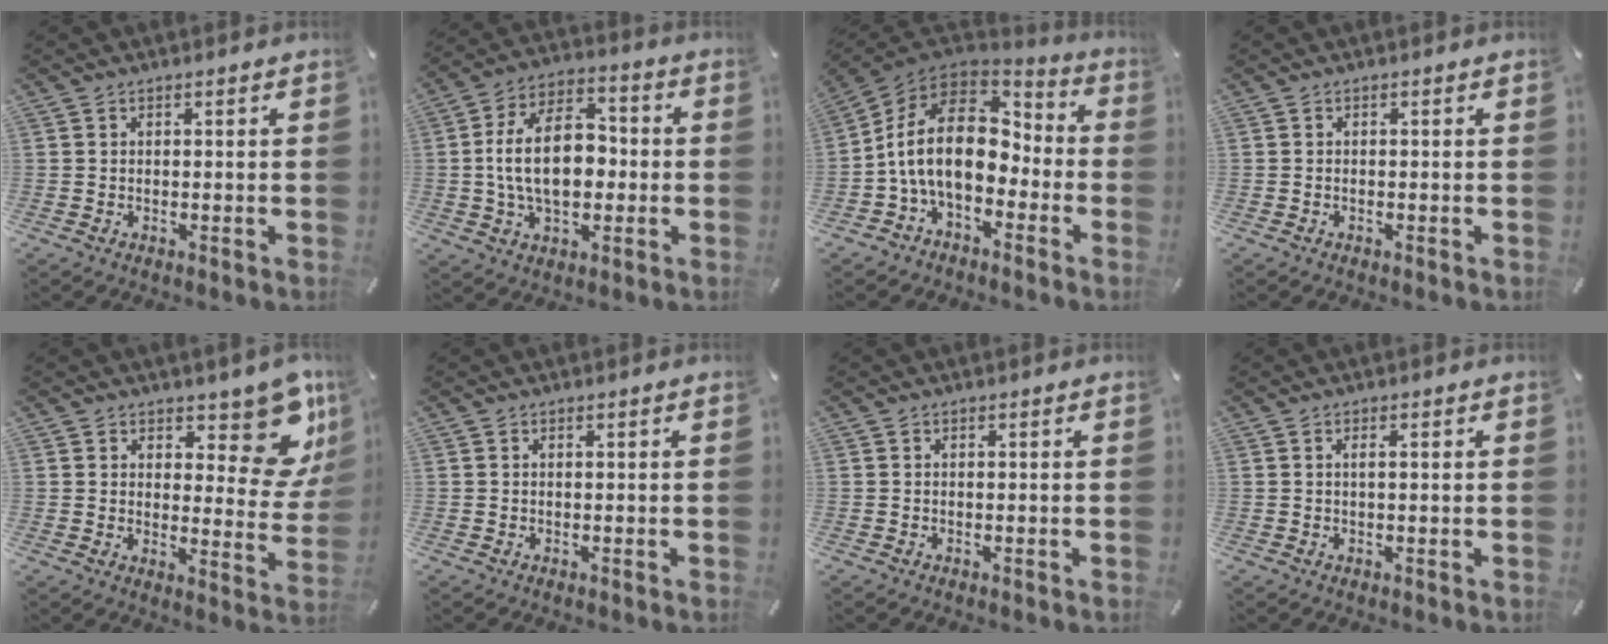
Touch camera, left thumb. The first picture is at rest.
{"total": 15.9, "force": [-0.9, 10.2, 12.2], "torque": [-0.234, 0.013, -0.016]}
{"total": 17.6, "force": [-0.7, 11.9, 13.0], "torque": [-0.254, 0.012, -0.014]}
{"total": 0.7, "force": [-0.5, 0.3, 0.3], "torque": [-0.008, -0.001, -0.010]}
{"total": 12.2, "force": [8.8, 5.4, 6.5], "torque": [-0.058, -0.082, 0.150]}
{"total": 0.0}
{"total": 0.0}
{"total": 1.4, "force": [0.2, 0.3, 1.4], "torque": [-0.027, 0.000, 0.002]}